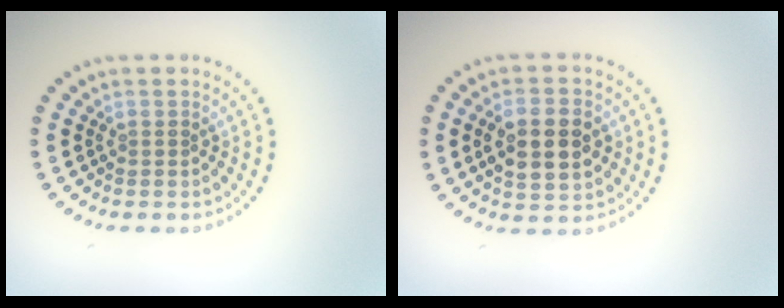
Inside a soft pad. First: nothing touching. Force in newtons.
{"total": 5.5, "press": 5.5, "slide": 0.3}